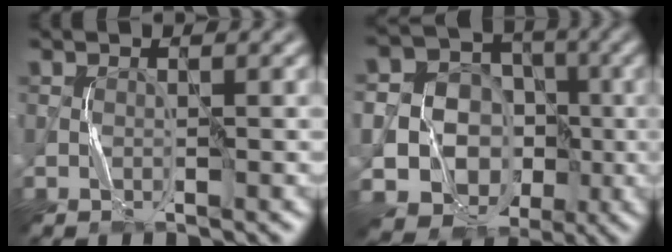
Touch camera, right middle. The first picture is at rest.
{"total": 17.1, "force": [-4.5, 15.5, 5.5], "torque": [-0.139, -0.028, -0.090]}